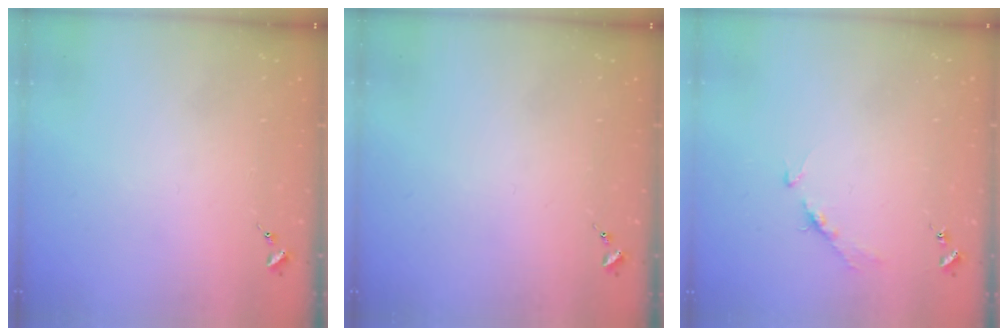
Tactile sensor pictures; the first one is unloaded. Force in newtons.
{"total": 0.0}
{"total": 4.4, "press": 4.4, "slide": 0.6}